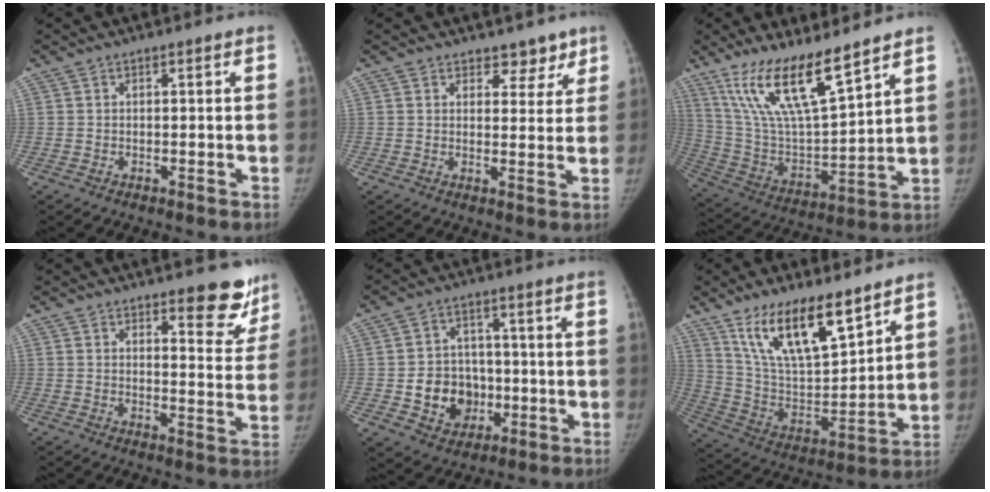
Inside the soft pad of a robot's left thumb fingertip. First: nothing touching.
{"total": 4.5, "force": [3.4, 2.7, 1.1], "torque": [0.023, -0.020, 0.046]}
{"total": 17.8, "force": [12.3, 4.1, 12.2], "torque": [-0.211, -0.064, 0.246]}
{"total": 9.1, "force": [7.0, 3.2, 4.9], "torque": [-0.019, -0.050, 0.083]}
{"total": 10.5, "force": [-2.1, 8.9, 5.1], "torque": [-0.039, 0.016, -0.028]}
{"total": 18.2, "force": [12.2, 6.2, 11.9], "torque": [-0.178, -0.063, 0.236]}